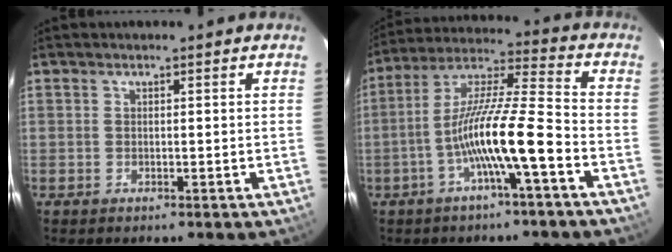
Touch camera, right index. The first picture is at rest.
{"total": 13.1, "force": [-5.3, 0.2, 11.9], "torque": [-0.226, 0.008, -0.101]}